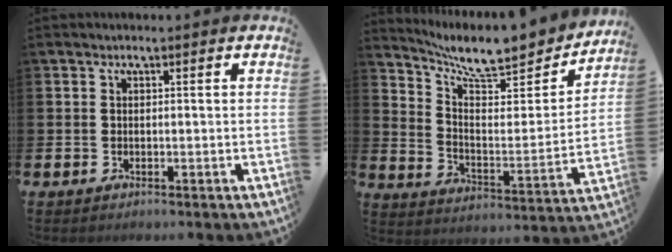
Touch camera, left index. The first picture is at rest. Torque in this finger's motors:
{"motor_torque": [0.04, -0.37, 0.43, 0.07]}